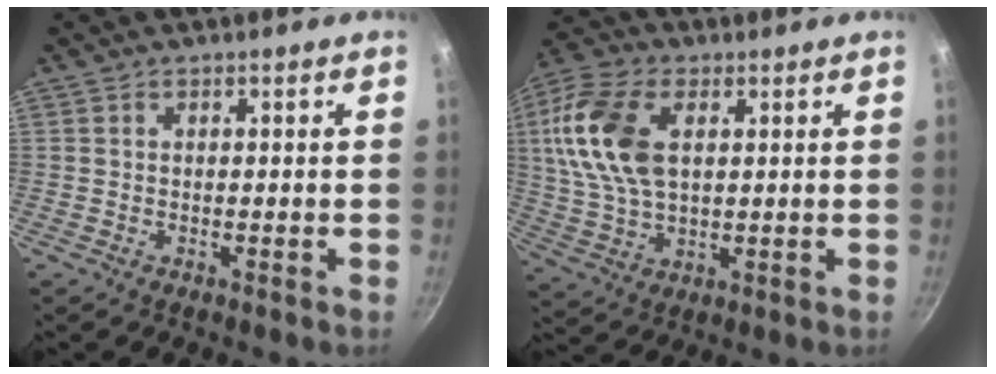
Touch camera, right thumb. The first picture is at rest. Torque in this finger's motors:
{"motor_torque": [-0.56, 1.09, 1.45, 0.74, 0.18]}